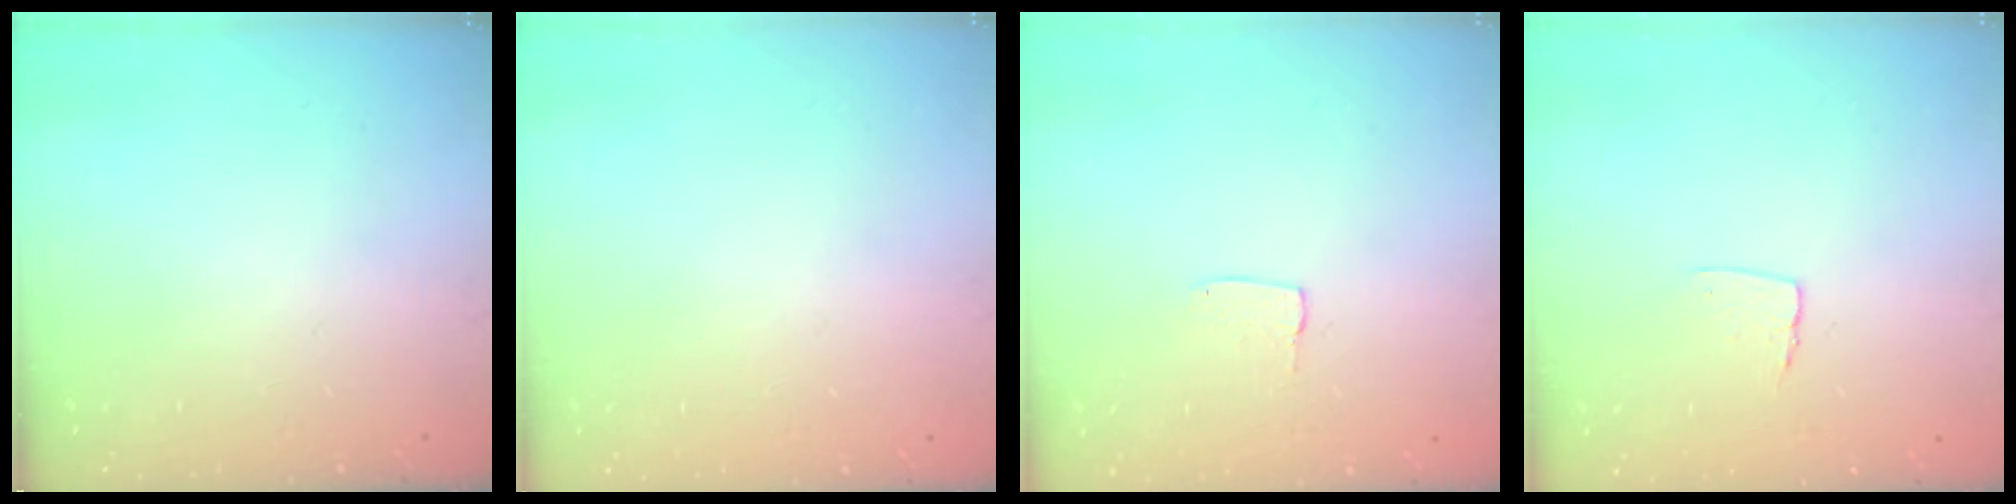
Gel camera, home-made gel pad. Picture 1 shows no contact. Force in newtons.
{"total": 0.0}
{"total": 3.5, "press": 3.5, "slide": 0.1}
{"total": 5.0, "press": 5.0, "slide": 0.3}